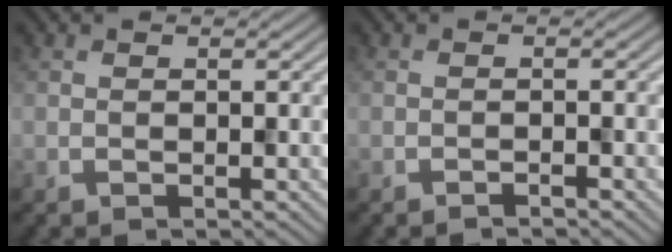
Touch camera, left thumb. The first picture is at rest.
{"total": 0.8, "force": [-0.7, 0.0, 0.3], "torque": [-0.003, 0.003, -0.016]}